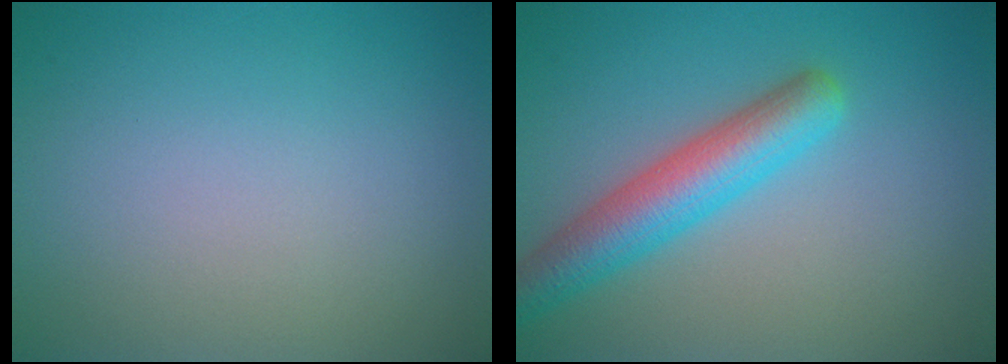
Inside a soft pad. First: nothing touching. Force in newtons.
{"total": 5.1, "press": 5.1, "slide": 0.3}